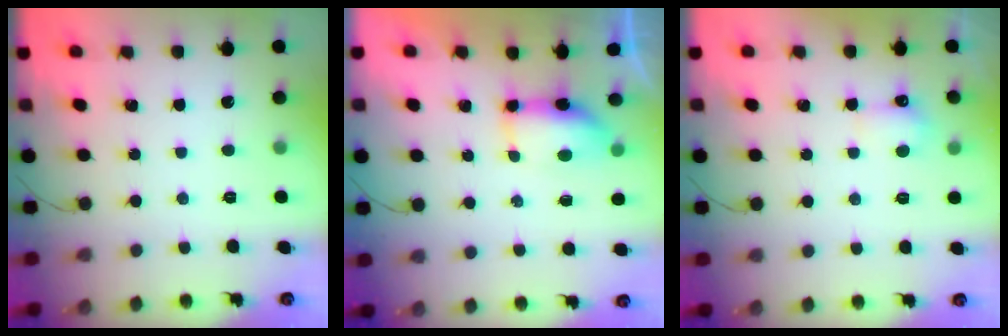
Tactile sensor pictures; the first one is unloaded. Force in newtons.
{"total": 7.8, "press": 7.1, "slide": 3.3}
{"total": 3.6, "press": 3.5, "slide": 1.0}